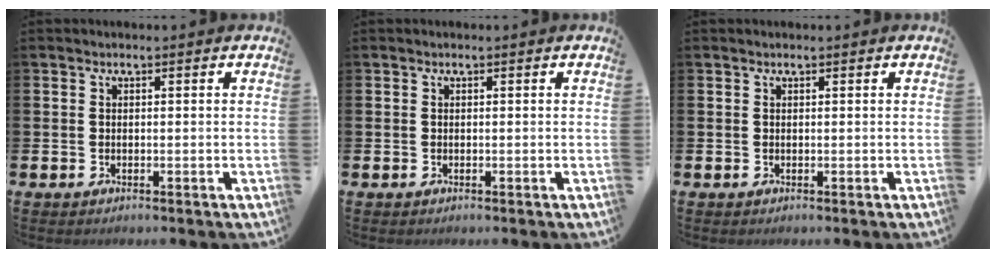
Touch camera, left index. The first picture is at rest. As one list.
[{"total": 0.0}, {"total": 0.0}]